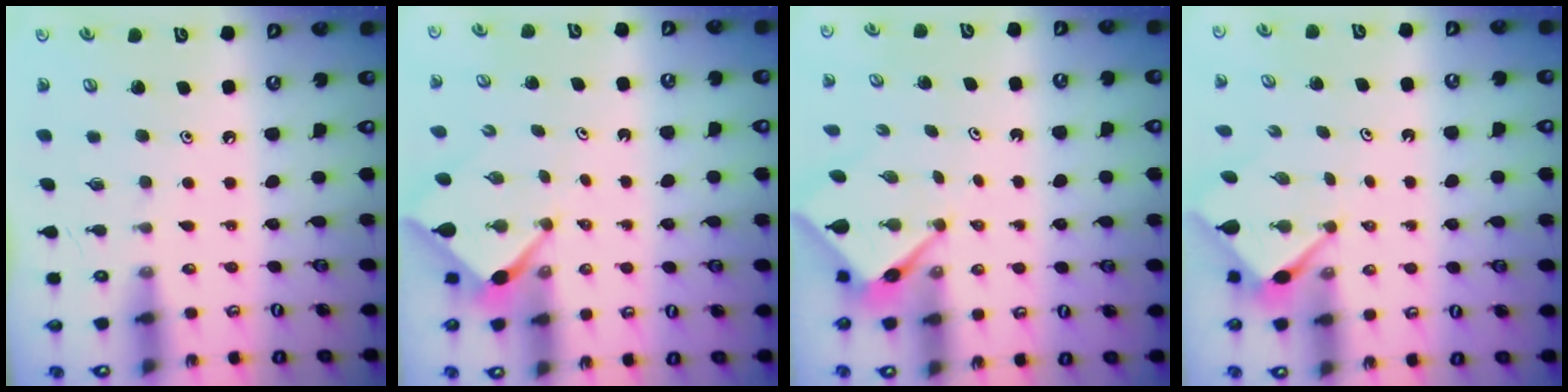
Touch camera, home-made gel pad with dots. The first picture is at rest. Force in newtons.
{"total": 2.4, "press": 2.4, "slide": 0.2}
{"total": 3.9, "press": 3.9, "slide": 0.2}
{"total": 2.9, "press": 2.8, "slide": 0.3}